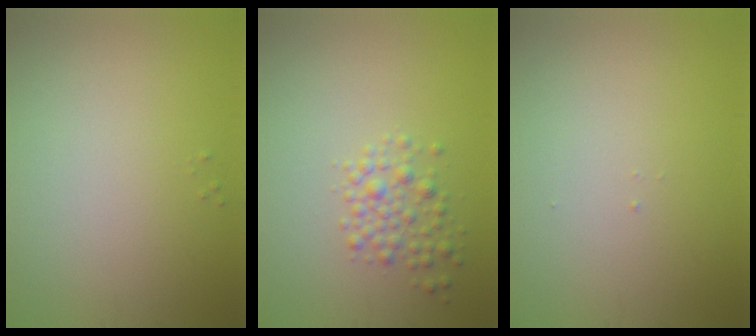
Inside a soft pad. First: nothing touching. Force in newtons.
{"total": 2.3, "press": 2.3, "slide": 0.1}
{"total": 0.0}